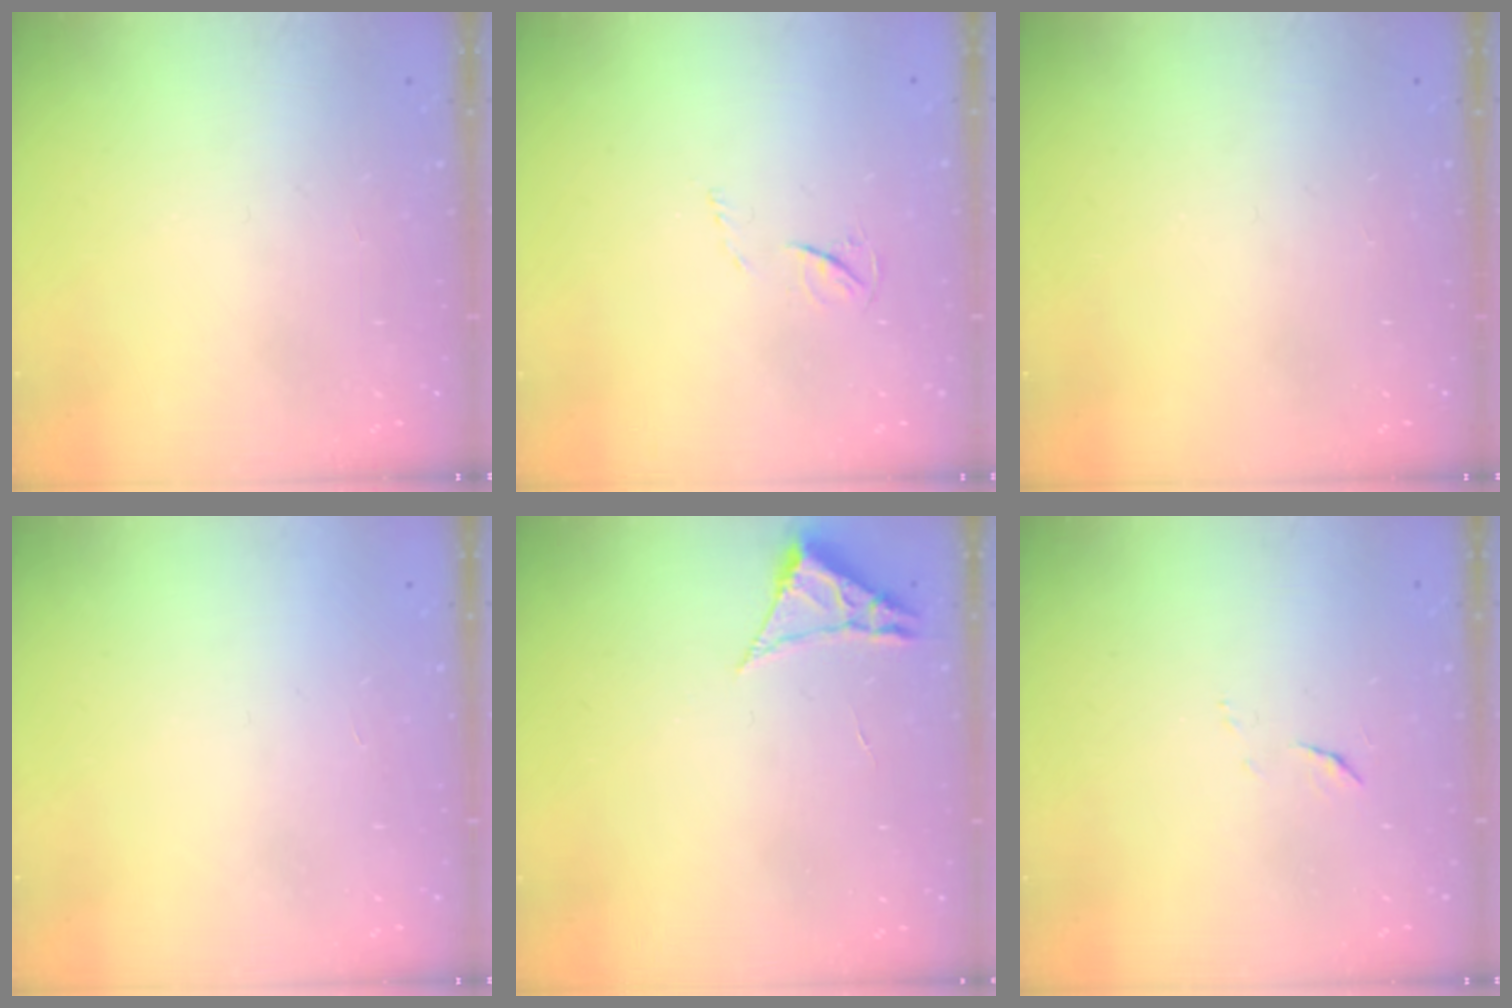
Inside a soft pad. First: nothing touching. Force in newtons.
{"total": 3.3, "press": 3.2, "slide": 0.5}
{"total": 0.0}
{"total": 1.7, "press": 1.7, "slide": 0.1}
{"total": 2.3, "press": 2.3, "slide": 0.4}
{"total": 4.1, "press": 4.1, "slide": 0.3}